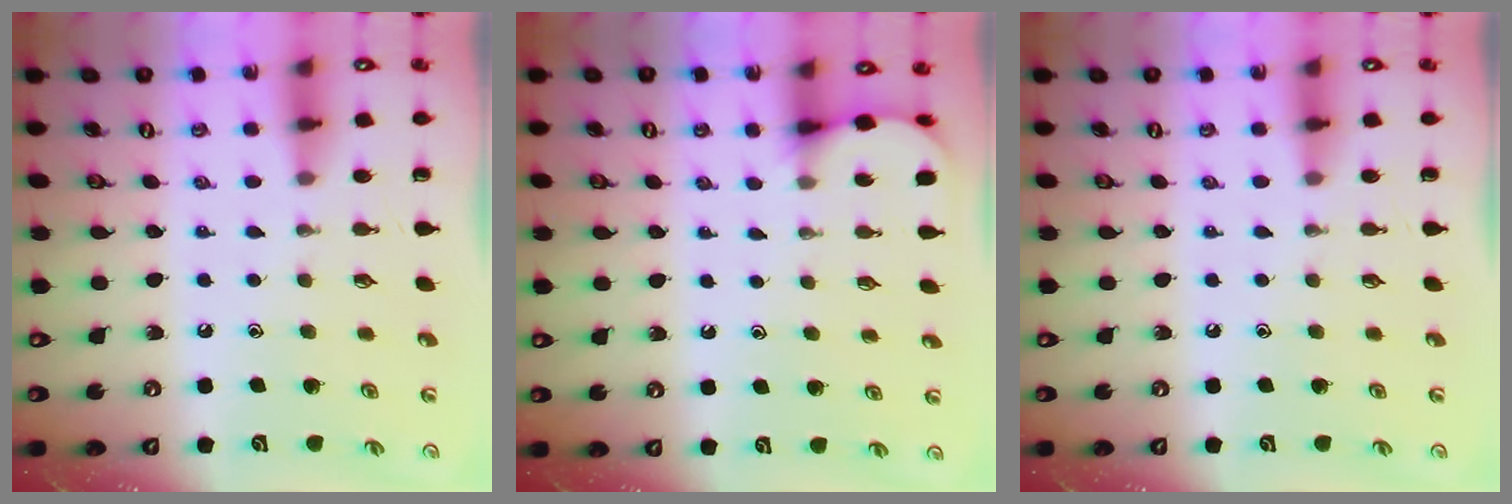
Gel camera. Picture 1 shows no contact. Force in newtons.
{"total": 2.8, "press": 2.8, "slide": 0.3}
{"total": 0.0}